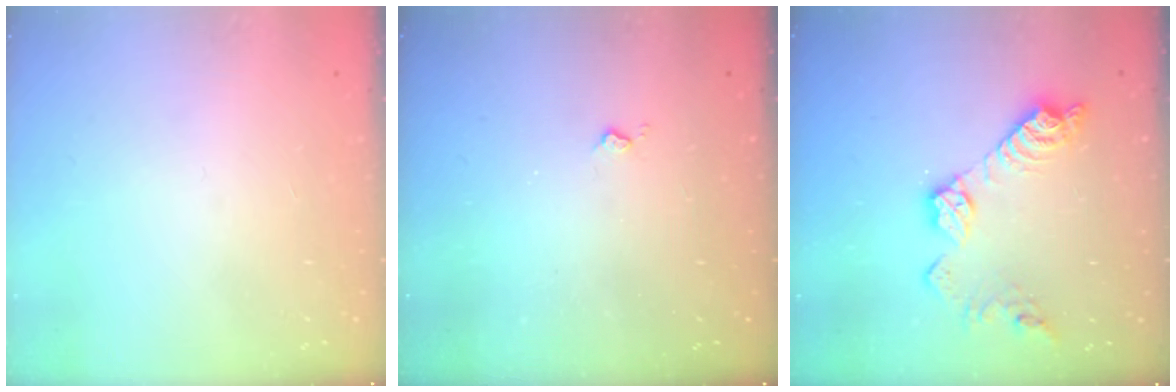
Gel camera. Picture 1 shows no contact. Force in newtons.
{"total": 2.4, "press": 2.3, "slide": 0.5}
{"total": 13.1, "press": 13.1, "slide": 0.8}